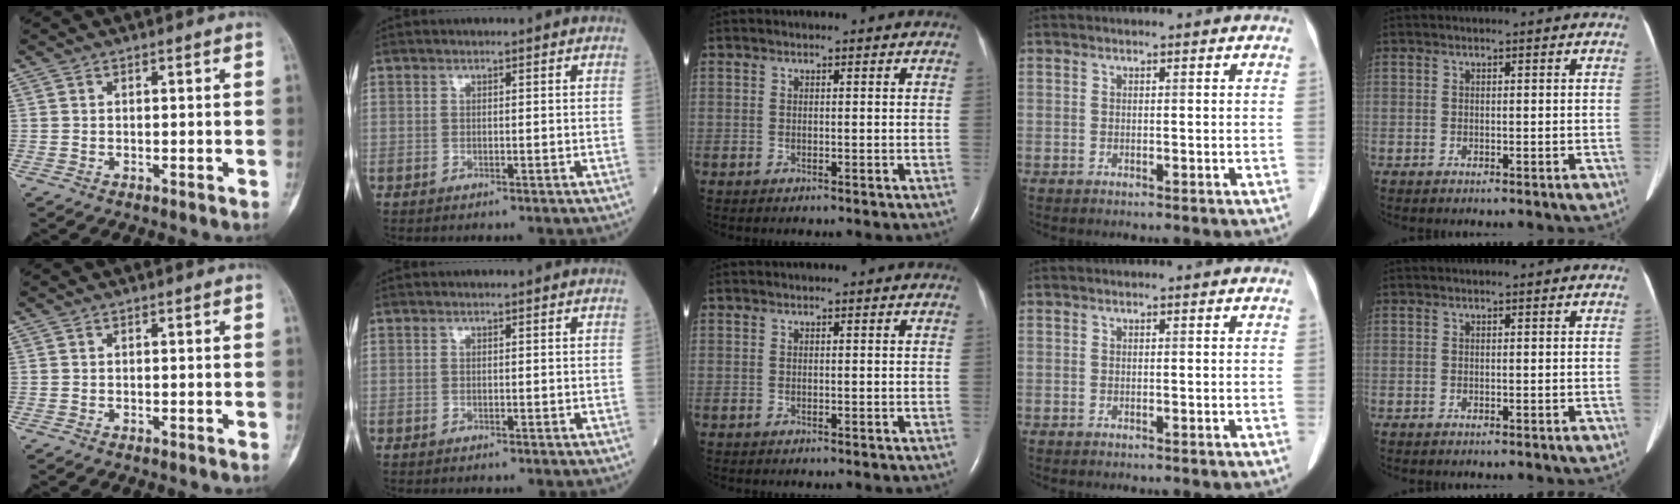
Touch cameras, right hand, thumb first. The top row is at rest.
{}